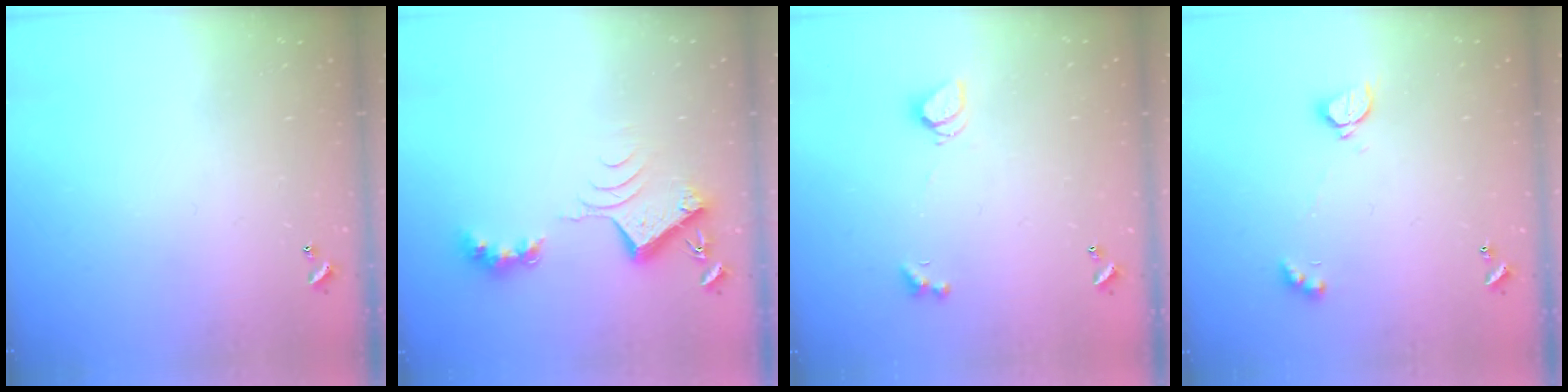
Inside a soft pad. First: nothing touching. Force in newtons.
{"total": 8.7, "press": 8.6, "slide": 1.1}
{"total": 2.0, "press": 1.9, "slide": 0.5}
{"total": 2.2, "press": 2.2, "slide": 0.2}